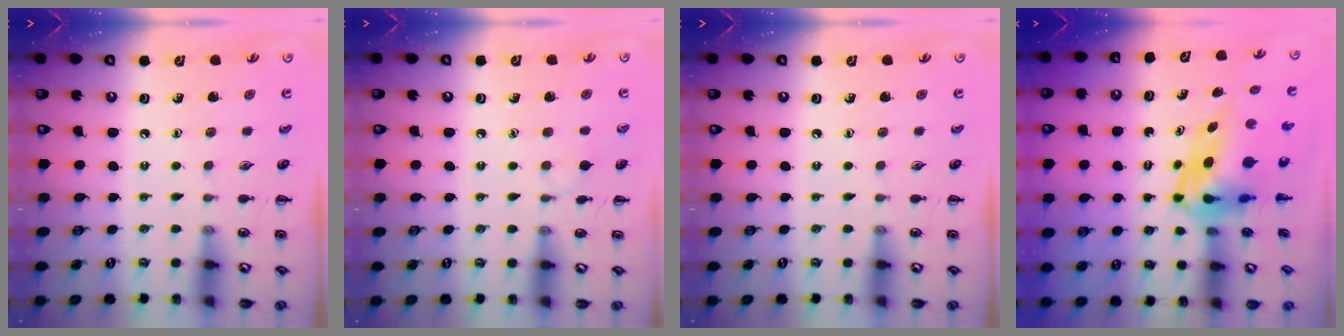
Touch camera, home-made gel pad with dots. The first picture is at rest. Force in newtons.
{"total": 4.7, "press": 4.5, "slide": 1.4}
{"total": 0.0}
{"total": 7.2, "press": 7.0, "slide": 1.9}